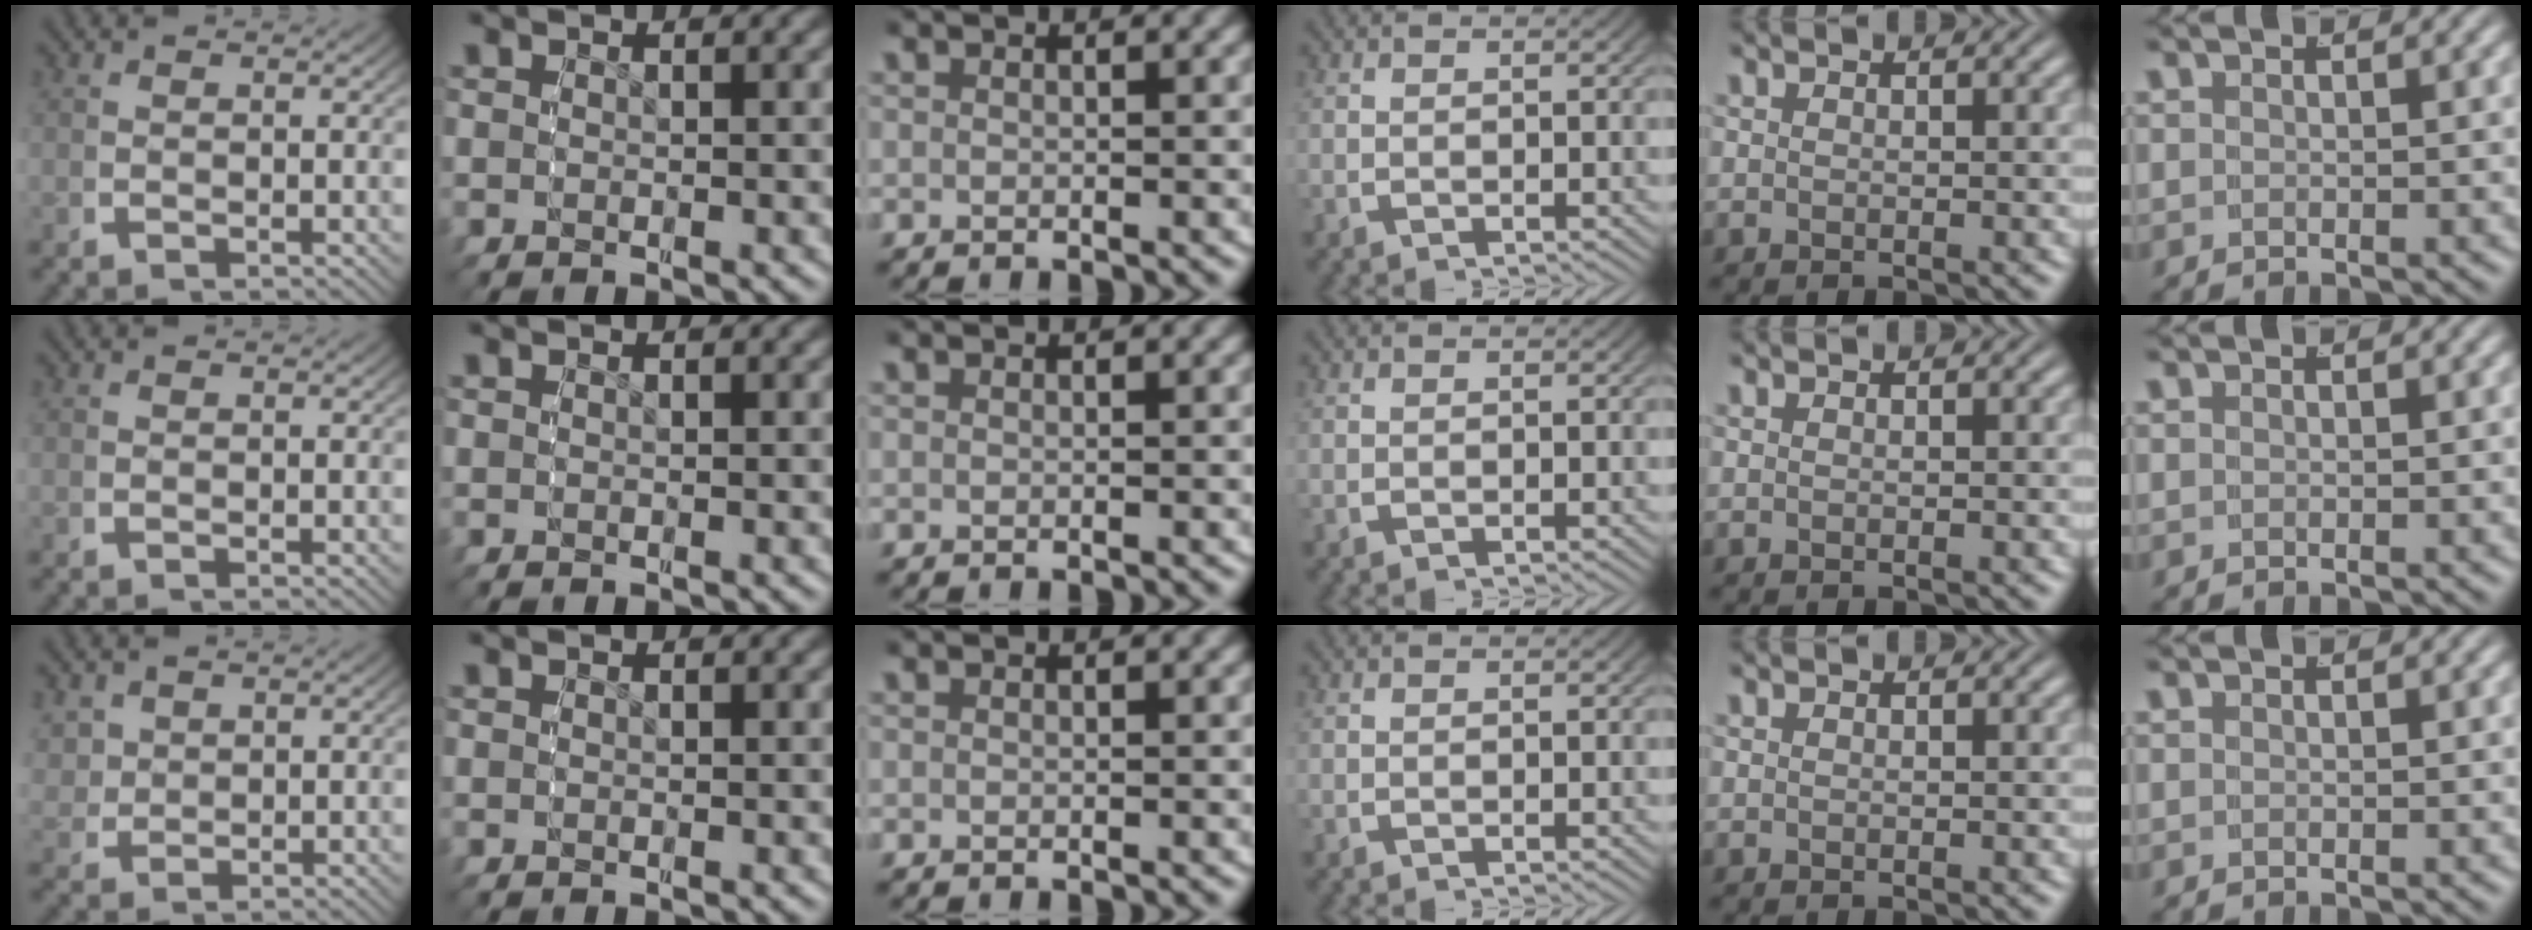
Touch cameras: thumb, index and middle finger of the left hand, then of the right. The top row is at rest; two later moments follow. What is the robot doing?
{"motion": "grasp_and_lifting", "object": "backpack"}